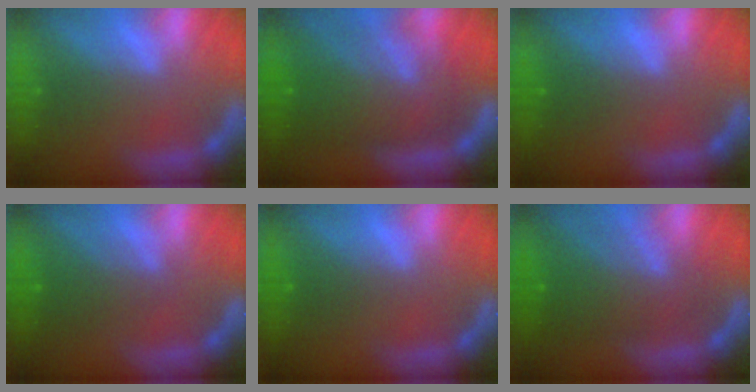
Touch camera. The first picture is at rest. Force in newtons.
{"total": 10.1}
{"total": 1.5}
{"total": 3.6}
{"total": 1.5}
{"total": 7.5}